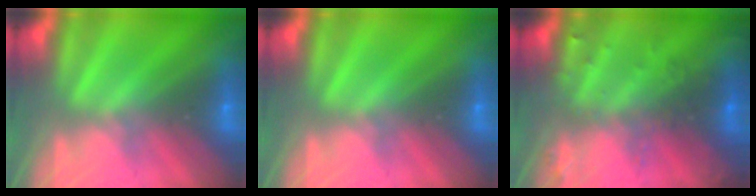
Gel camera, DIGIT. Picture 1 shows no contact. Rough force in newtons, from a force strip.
{"total": 0.0}
{"total": 2.9}